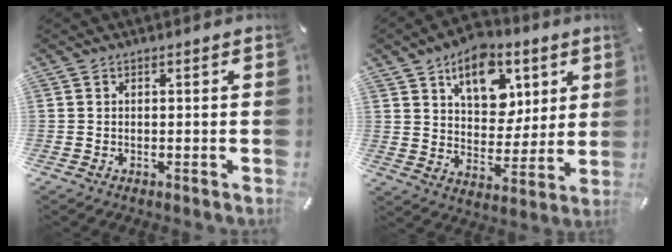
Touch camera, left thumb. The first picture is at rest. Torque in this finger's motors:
{"motor_torque": [1.09, 1.13, 1.39, -1.39, 0.15]}